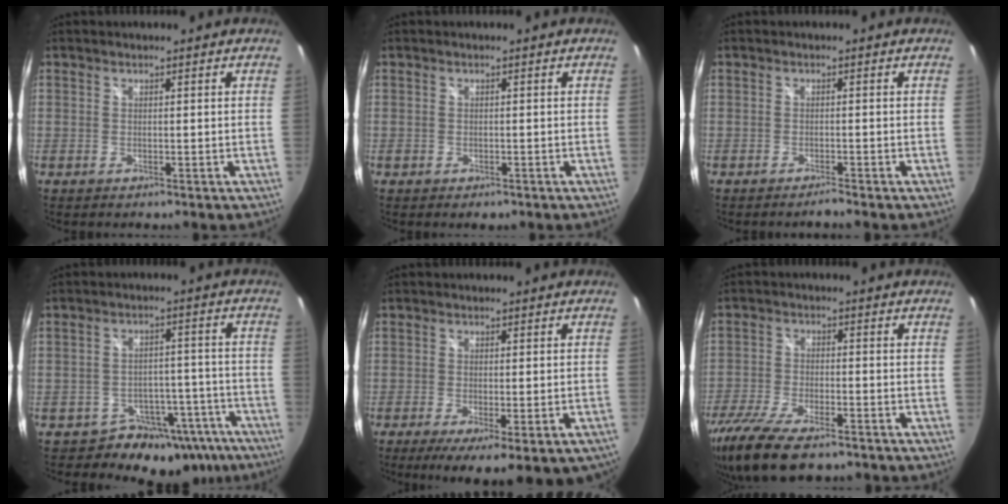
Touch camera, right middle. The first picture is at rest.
{"total": 1.7, "force": [-0.9, 1.2, 0.7], "torque": [-0.014, -0.004, -0.012]}
{"total": 1.4, "force": [-1.3, -0.1, 0.4], "torque": [-0.011, -0.004, -0.024]}
{"total": 12.7, "force": [-9.4, 8.2, 2.4], "torque": [-0.023, 0.040, -0.108]}
{"total": 10.5, "force": [-5.7, 2.4, 8.5], "torque": [-0.135, -0.041, -0.071]}
{"total": 16.2, "force": [-11.7, 5.7, 9.6], "torque": [-0.218, -0.054, -0.207]}